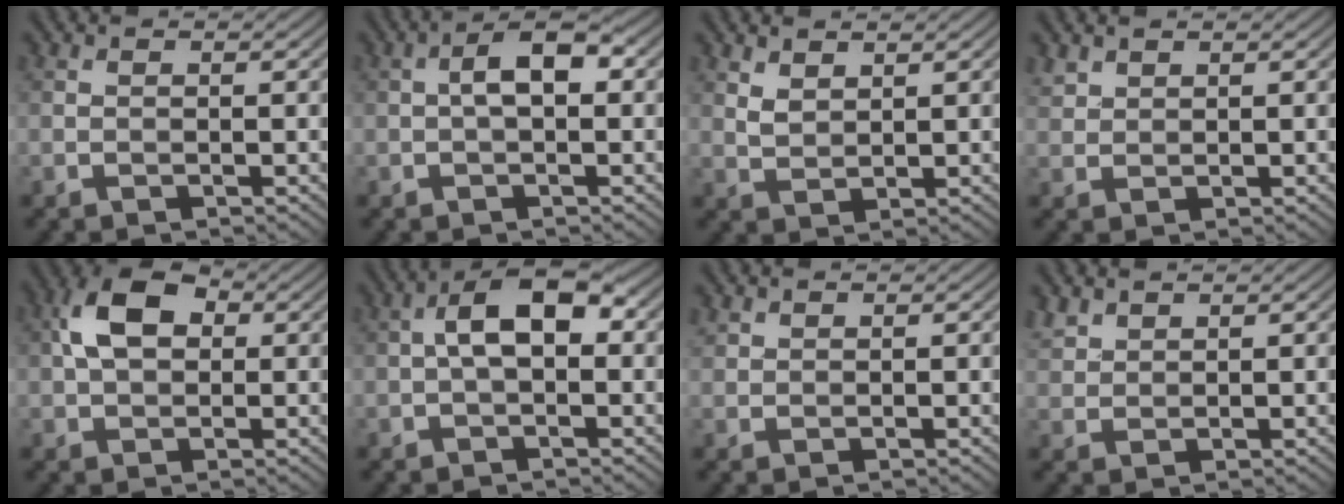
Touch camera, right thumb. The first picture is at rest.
{"total": 4.1, "force": [0.1, 1.9, 3.7], "torque": [-0.065, 0.012, -0.003]}
{"total": 2.4, "force": [1.8, 1.1, 1.1], "torque": [-0.030, -0.001, 0.043]}
{"total": 1.7, "force": [1.4, 0.9, 0.4], "torque": [-0.016, 0.003, 0.034]}
{"total": 7.1, "force": [1.3, 4.6, 5.2], "torque": [-0.108, 0.017, 0.016]}
{"total": 5.9, "force": [0.2, 3.0, 5.1], "torque": [-0.089, 0.014, -0.003]}
{"total": 1.1, "force": [0.8, 0.7, 0.2], "torque": [-0.007, 0.003, 0.021]}
{"total": 2.3, "force": [1.8, 1.1, 0.8], "torque": [-0.023, 0.006, 0.046]}